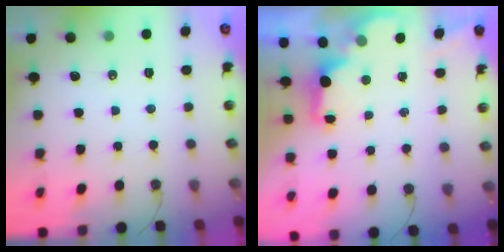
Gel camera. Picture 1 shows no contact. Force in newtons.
{"total": 2.0, "press": 1.8, "slide": 0.8}